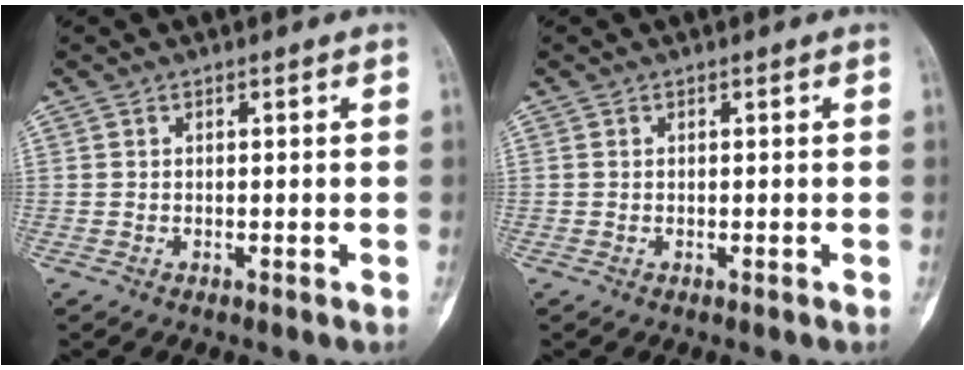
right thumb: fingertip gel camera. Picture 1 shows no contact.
{"total": 0.0}